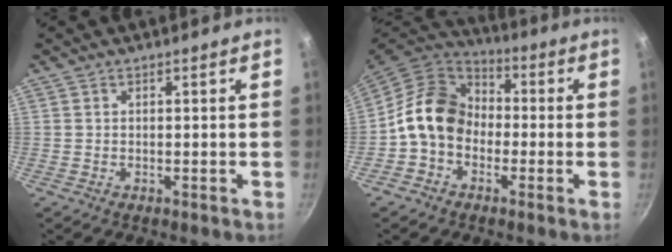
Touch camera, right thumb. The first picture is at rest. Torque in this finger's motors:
{"motor_torque": [1.14, 2.52, 0.72, -0.83, 0.11]}